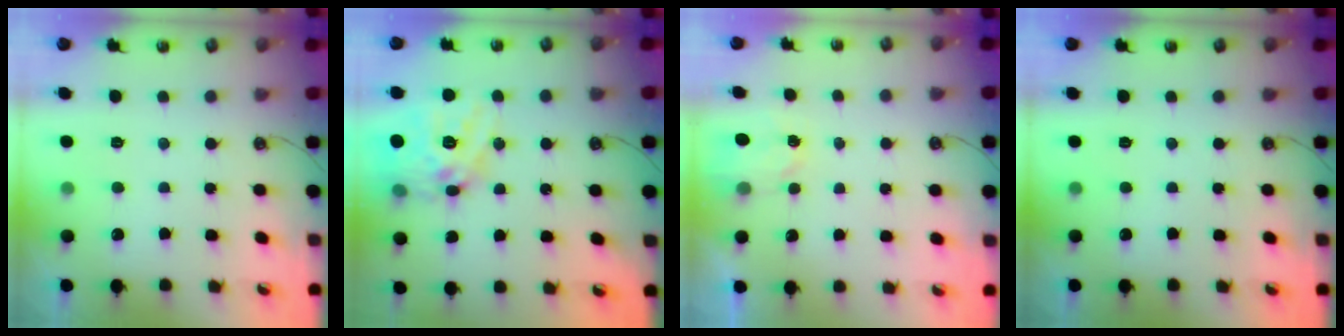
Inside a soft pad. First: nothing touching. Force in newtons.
{"total": 18.2, "press": 18.1, "slide": 1.8}
{"total": 2.4, "press": 2.4, "slide": 0.3}
{"total": 0.0}